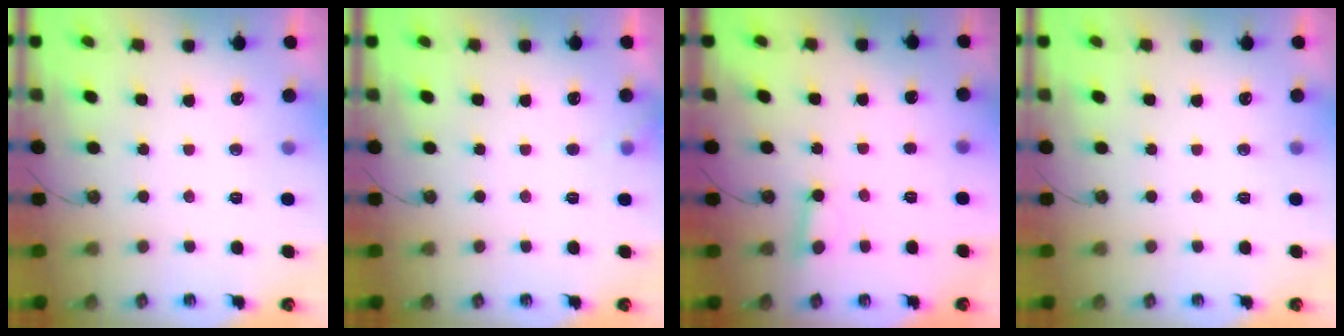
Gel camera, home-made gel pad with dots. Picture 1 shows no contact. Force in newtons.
{"total": 3.2, "press": 3.2, "slide": 0.5}
{"total": 2.9, "press": 2.9, "slide": 0.4}
{"total": 0.0}